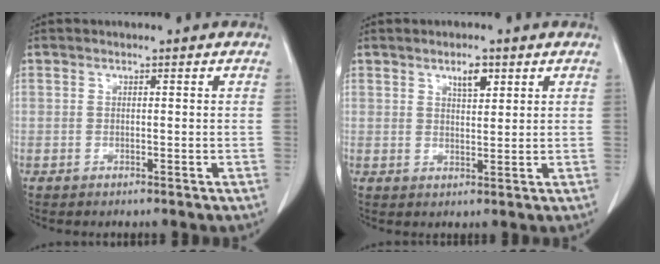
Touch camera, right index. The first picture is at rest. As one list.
[{"total": 3.1, "force": [1.8, 1.1, 2.3], "torque": [-0.039, -0.002, 0.032]}]